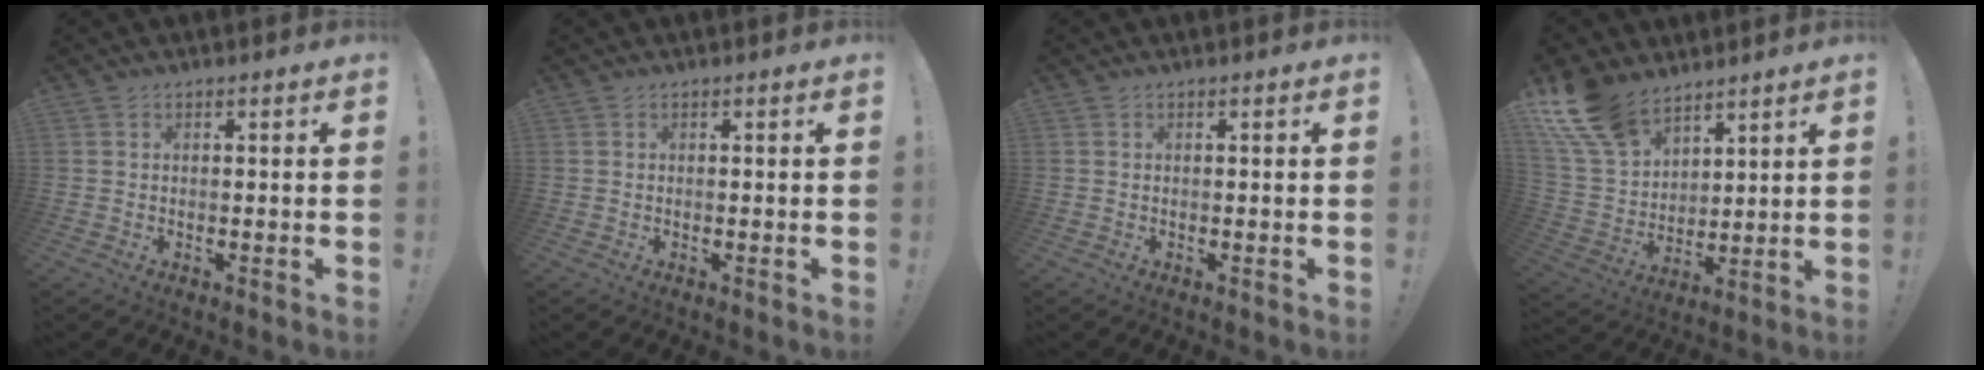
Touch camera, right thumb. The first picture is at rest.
{"total": 0.0}
{"total": 0.0}
{"total": 15.6, "force": [11.2, 8.6, 6.8], "torque": [-0.150, -0.067, 0.216]}